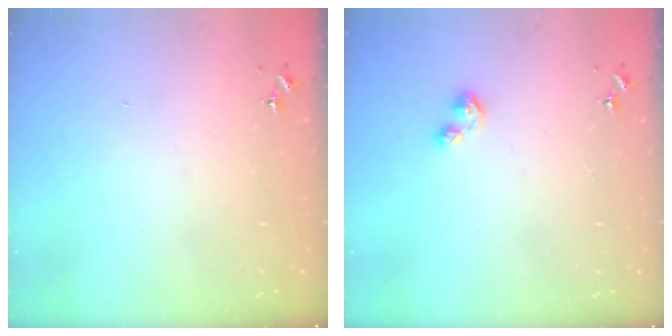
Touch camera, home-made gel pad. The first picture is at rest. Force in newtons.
{"total": 5.0, "press": 5.0, "slide": 0.4}